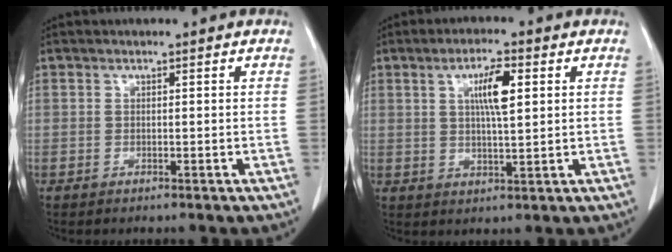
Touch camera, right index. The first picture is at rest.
{"total": 6.1, "force": [1.9, 0.9, 5.7], "torque": [-0.103, 0.002, 0.033]}